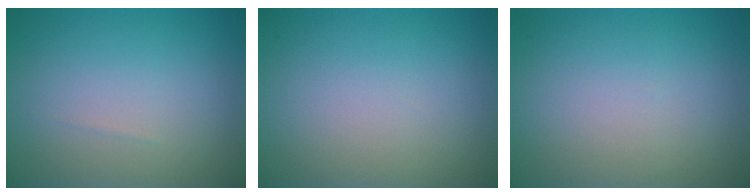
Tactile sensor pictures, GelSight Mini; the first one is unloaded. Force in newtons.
{"total": 0.0}
{"total": 0.0}